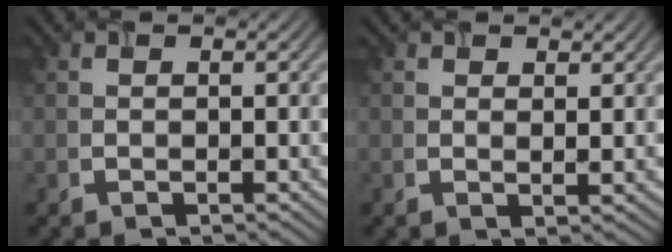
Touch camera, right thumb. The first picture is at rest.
{"total": 2.7, "force": [2.1, 0.6, 1.6], "torque": [-0.028, 0.002, 0.034]}